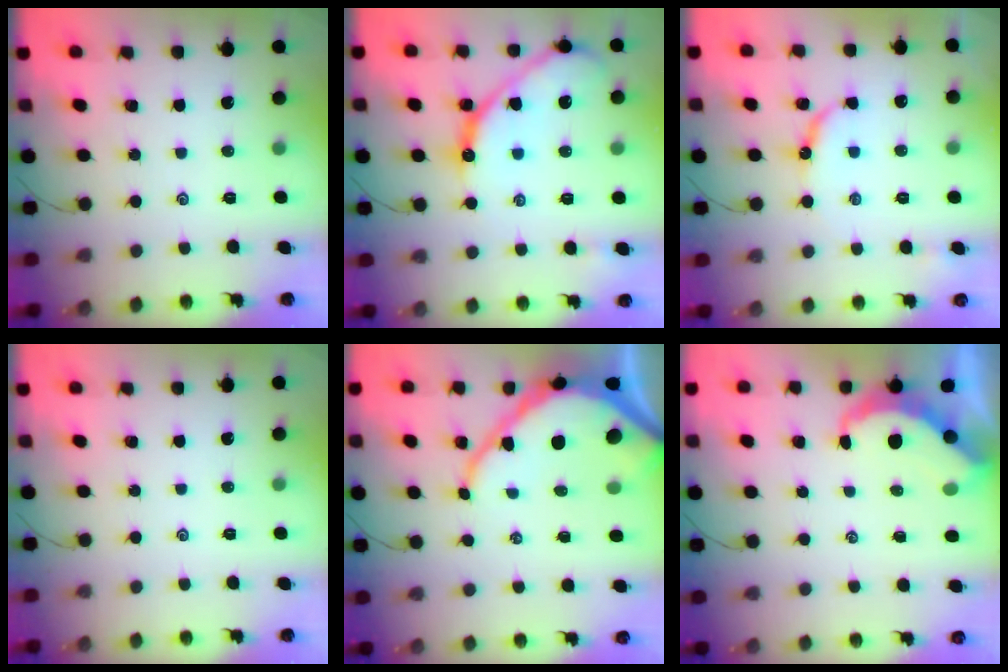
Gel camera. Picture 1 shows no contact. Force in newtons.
{"total": 15.5, "press": 15.4, "slide": 1.6}
{"total": 8.0, "press": 7.9, "slide": 0.8}
{"total": 0.0}
{"total": 14.1, "press": 14.1, "slide": 1.5}
{"total": 6.1, "press": 6.1, "slide": 0.4}